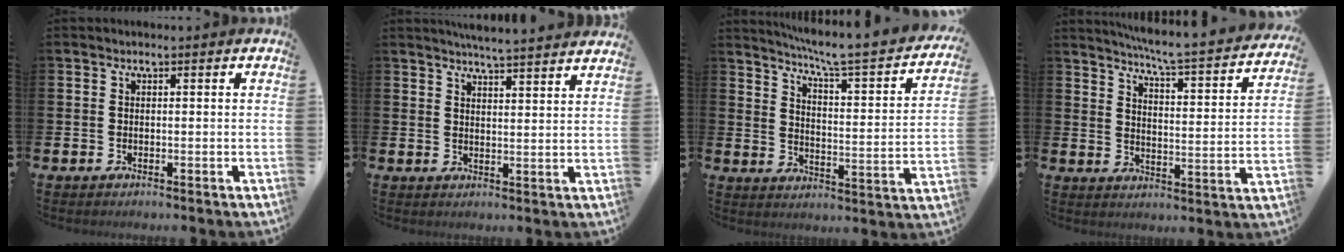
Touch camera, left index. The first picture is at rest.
{"total": 4.8, "force": [4.7, -0.8, 0.5], "torque": [-0.014, -0.031, 0.081]}
{"total": 6.2, "force": [5.3, -0.1, 3.2], "torque": [-0.067, -0.051, 0.077]}
{"total": 5.9, "force": [5.5, -0.3, 2.1], "torque": [-0.054, -0.053, 0.087]}